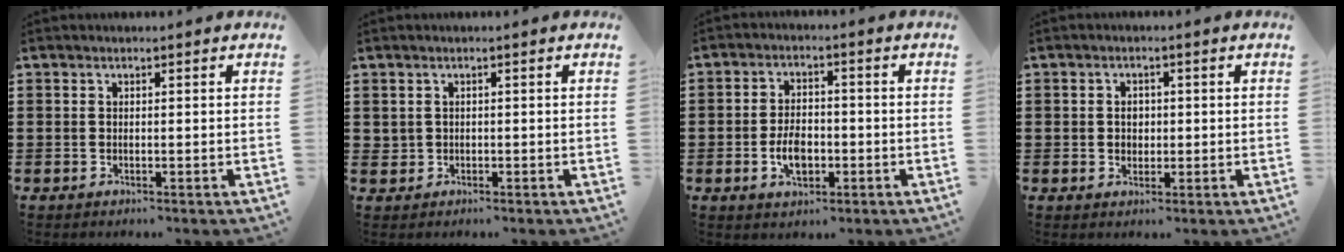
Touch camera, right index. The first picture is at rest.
{"total": 0.8, "force": [-0.1, 0.7, 0.1], "torque": [-0.005, 0.003, -0.003]}
{"total": 5.0, "force": [-1.4, 2.8, 3.9], "torque": [-0.077, -0.004, -0.029]}
{"total": 2.0, "force": [0.1, 1.6, 1.2], "torque": [-0.020, 0.002, -0.002]}